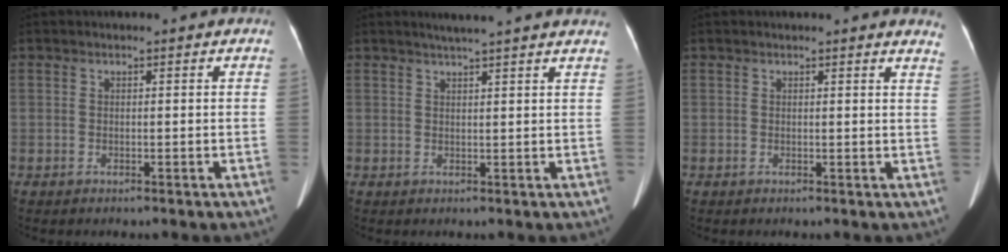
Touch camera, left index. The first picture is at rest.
{"total": 8.9, "force": [7.8, -0.3, 4.4], "torque": [-0.062, 0.024, 0.085]}
{"total": 5.5, "force": [5.3, 0.3, 1.3], "torque": [-0.003, -0.019, 0.027]}